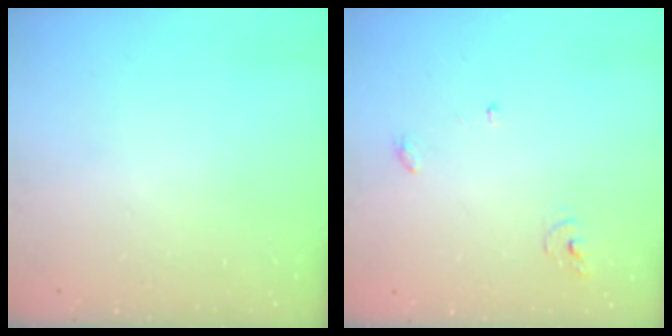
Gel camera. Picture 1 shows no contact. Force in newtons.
{"total": 3.9, "press": 3.9, "slide": 0.2}